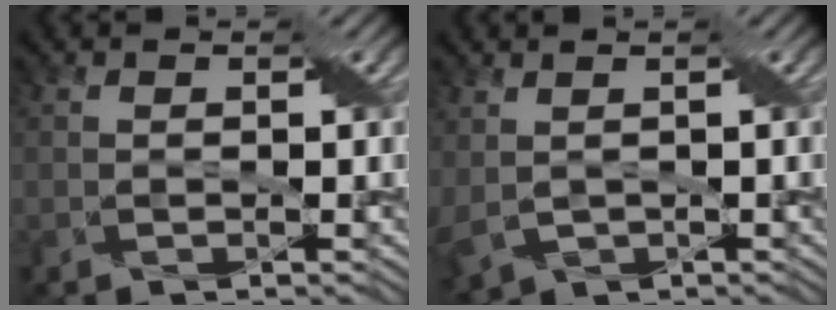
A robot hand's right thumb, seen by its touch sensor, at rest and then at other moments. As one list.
[{"total": 3.1, "force": [0.2, 1.9, 2.4], "torque": [-0.069, -0.006, 0.008]}]